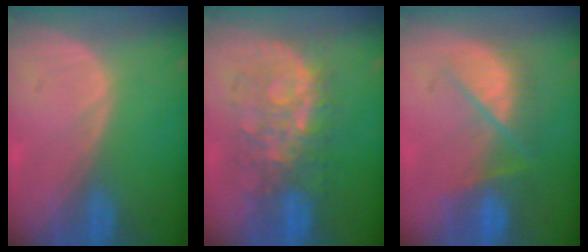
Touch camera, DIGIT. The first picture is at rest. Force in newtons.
{"total": 8.6, "press": 8.5, "slide": 1.5}
{"total": 7.9, "press": 7.2, "slide": 3.1}